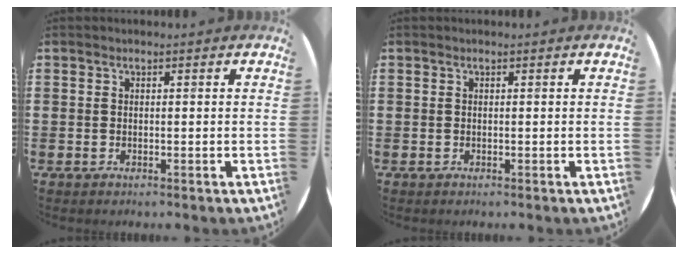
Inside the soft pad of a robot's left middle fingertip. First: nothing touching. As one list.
[{"total": 0.0}]